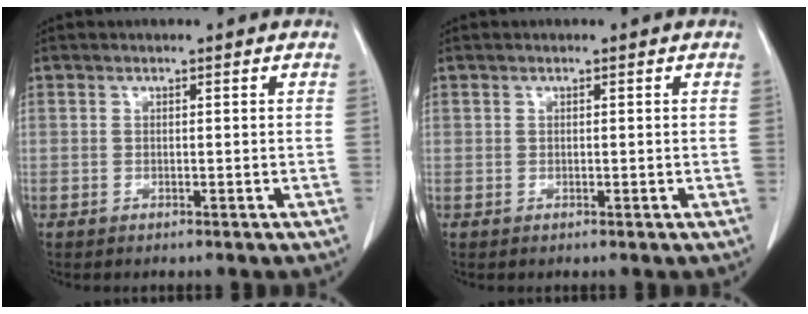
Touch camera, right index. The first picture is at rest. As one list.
[{"total": 0.0}]